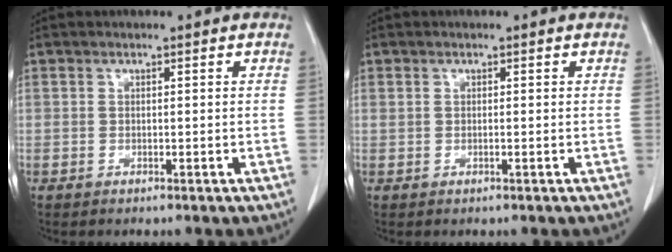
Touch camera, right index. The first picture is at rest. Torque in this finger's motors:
{"motor_torque": [0.04, -0.04, -0.10, -0.01]}